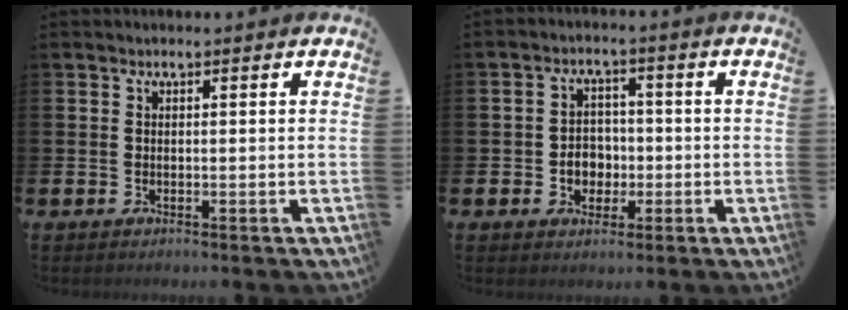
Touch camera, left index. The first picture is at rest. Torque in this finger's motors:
{"motor_torque": [0.18, 0.01, 0.08, 0.06]}